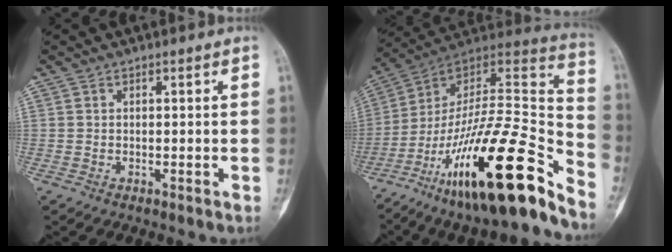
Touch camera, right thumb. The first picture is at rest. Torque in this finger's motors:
{"motor_torque": [3.43, 1.58, 1.83, -0.94, 0.70]}